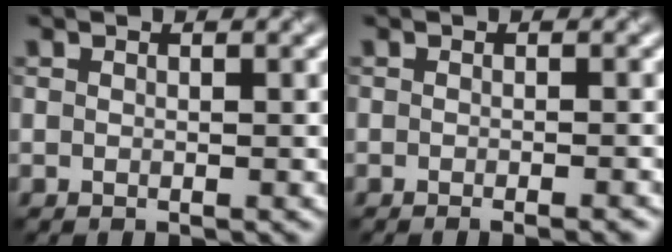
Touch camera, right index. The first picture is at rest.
{"total": 1.5, "force": [-1.0, 0.3, 1.1], "torque": [-0.006, -0.002, -0.015]}